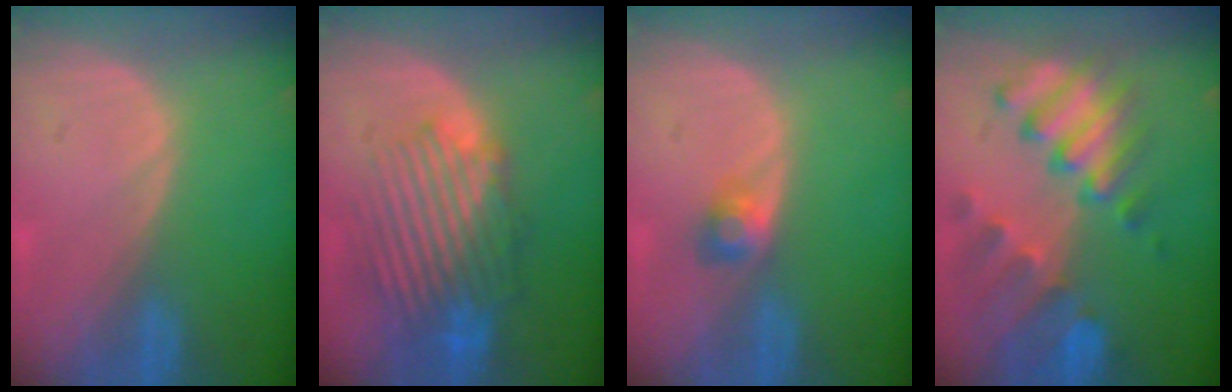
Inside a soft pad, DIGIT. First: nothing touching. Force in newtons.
{"total": 10.2, "press": 9.2, "slide": 4.3}
{"total": 2.4, "press": 2.3, "slide": 0.9}
{"total": 10.4, "press": 9.0, "slide": 5.2}